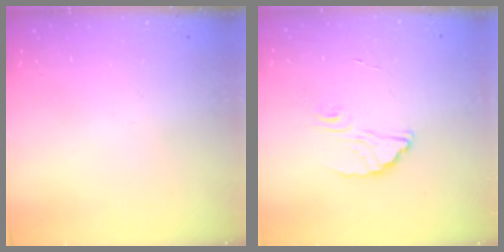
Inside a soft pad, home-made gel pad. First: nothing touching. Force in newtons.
{"total": 3.0, "press": 3.0, "slide": 0.0}